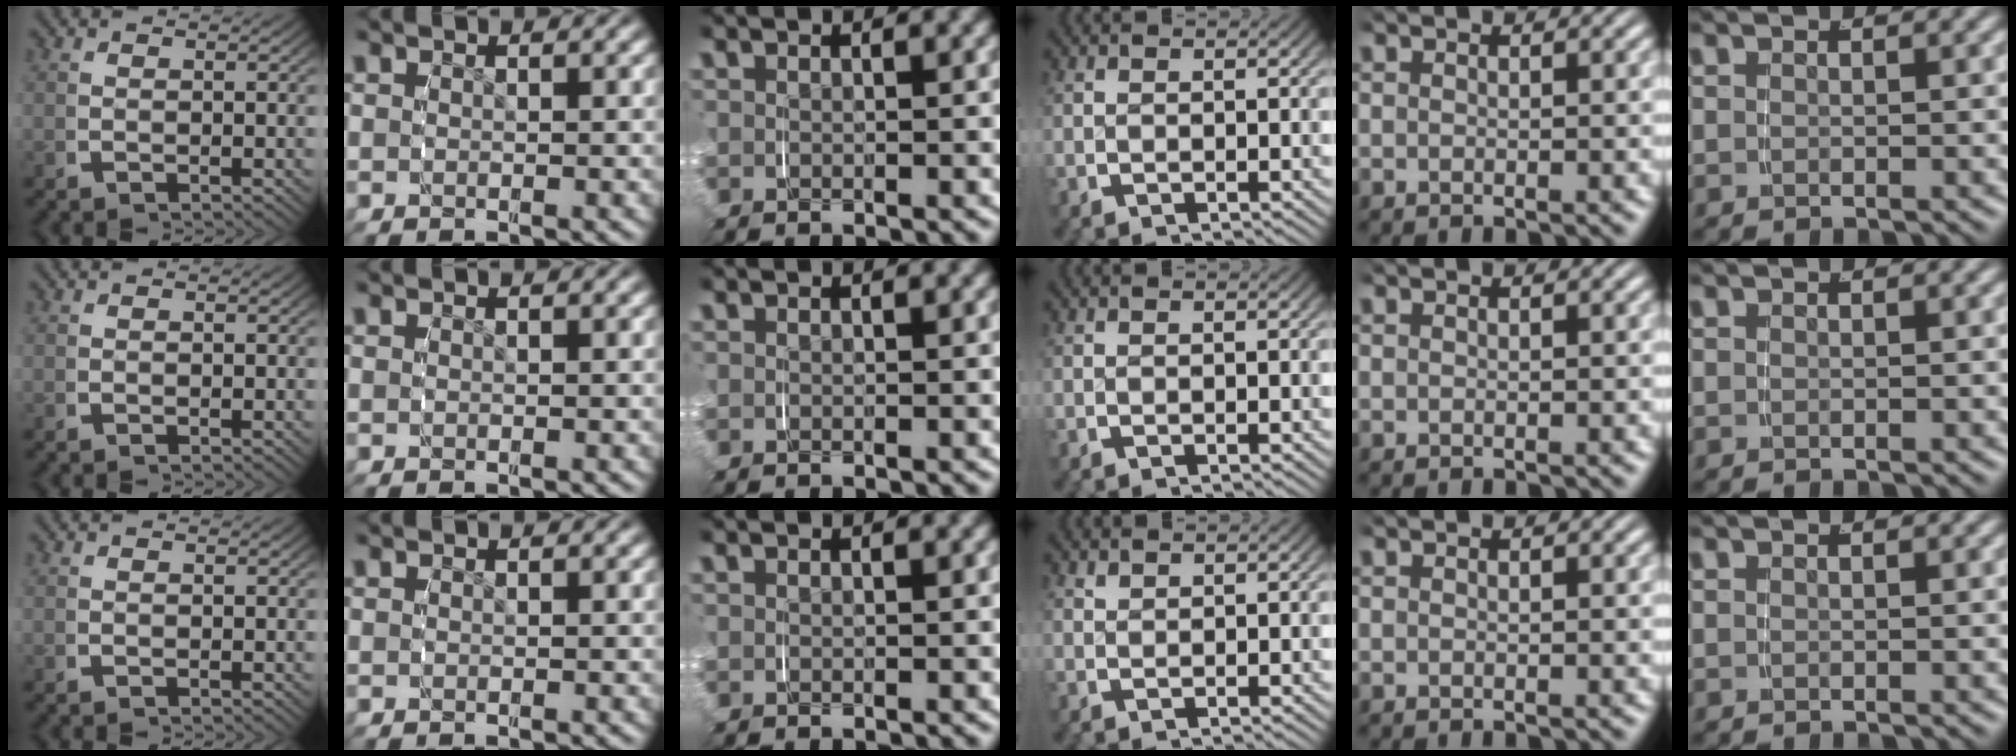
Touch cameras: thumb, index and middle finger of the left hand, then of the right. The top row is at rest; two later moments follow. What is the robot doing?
{"motion": "grasp_and_lifting", "object": "glasses case"}